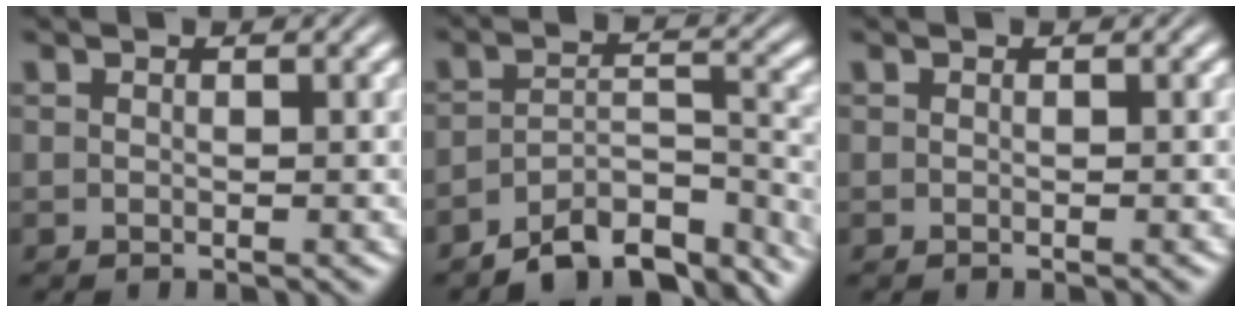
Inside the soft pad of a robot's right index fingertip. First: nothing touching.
{"total": 9.1, "force": [-7.7, 2.8, 4.1], "torque": [-0.050, -0.029, -0.109]}
{"total": 0.0}